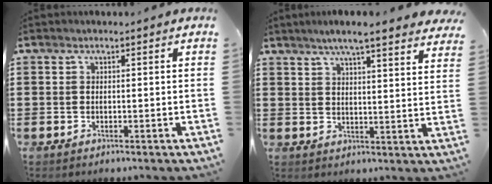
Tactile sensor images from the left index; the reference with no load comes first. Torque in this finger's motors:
{"motor_torque": [2.14, 0.00, 0.70, 0.14]}